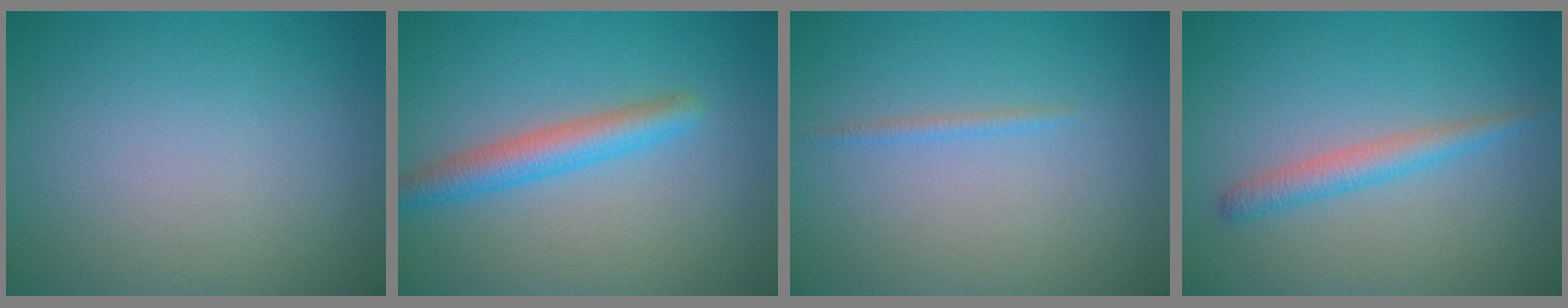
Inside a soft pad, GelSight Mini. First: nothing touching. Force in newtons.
{"total": 3.3, "press": 3.3, "slide": 0.1}
{"total": 0.7, "press": 0.7, "slide": 0.1}
{"total": 2.2, "press": 2.2, "slide": 0.1}